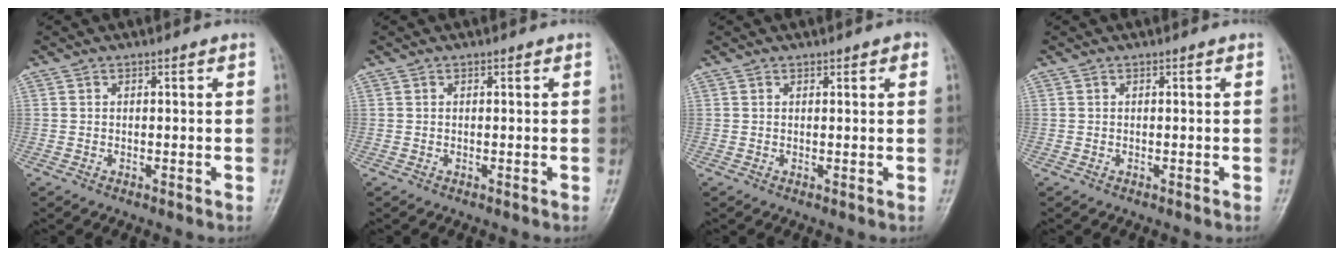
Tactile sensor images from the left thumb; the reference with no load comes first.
{"total": 0.0}
{"total": 1.6, "force": [0.9, 0.6, 1.1], "torque": [-0.006, -0.001, 0.009]}
{"total": 0.0}